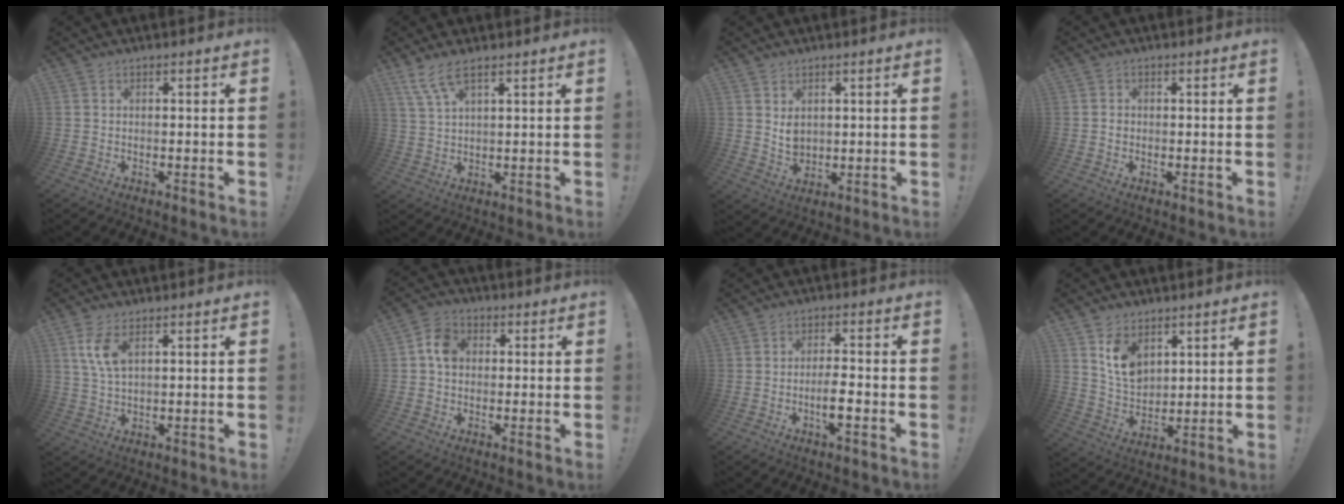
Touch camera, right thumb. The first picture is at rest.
{"total": 6.6, "force": [4.4, 1.8, 4.6], "torque": [-0.096, -0.014, 0.085]}
{"total": 4.8, "force": [2.2, 3.8, 2.0], "torque": [-0.022, -0.015, 0.042]}
{"total": 1.0, "force": [-0.3, 0.9, 0.4], "torque": [-0.007, 0.003, -0.005]}
{"total": 7.0, "force": [2.9, 3.0, 5.6], "torque": [-0.101, -0.011, 0.050]}
{"total": 7.4, "force": [0.8, 5.8, 4.6], "torque": [-0.064, 0.013, 0.016]}
{"total": 5.5, "force": [-2.1, 1.1, 4.9], "torque": [-0.102, 0.001, -0.037]}
{"total": 9.7, "force": [5.6, 6.7, 4.4], "torque": [-0.074, -0.031, 0.110]}